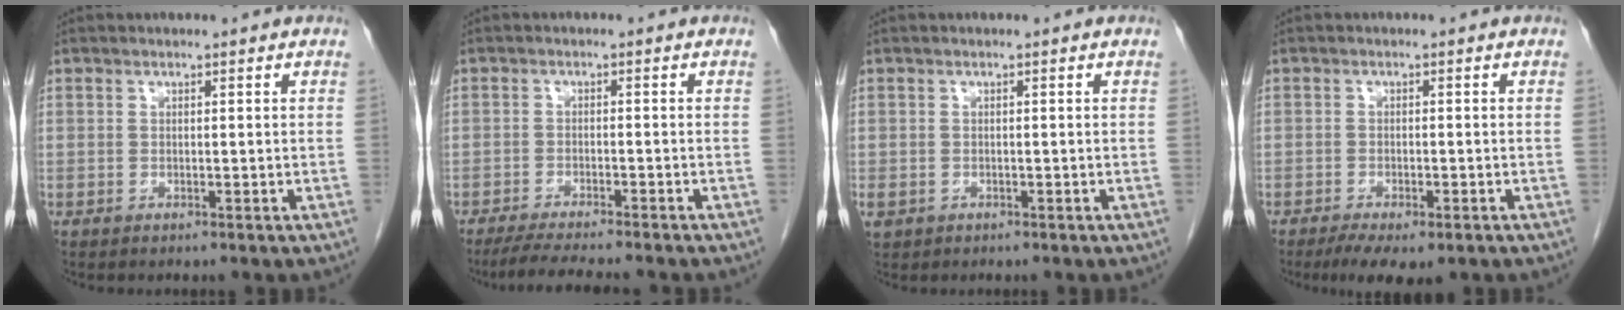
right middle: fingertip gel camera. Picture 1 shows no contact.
{"total": 8.0, "force": [-7.0, 0.1, 3.9], "torque": [-0.053, -0.018, -0.111]}
{"total": 2.0, "force": [-0.8, 1.6, 0.8], "torque": [-0.023, -0.001, -0.007]}
{"total": 6.5, "force": [-4.3, 2.1, 4.3], "torque": [-0.064, -0.013, -0.064]}